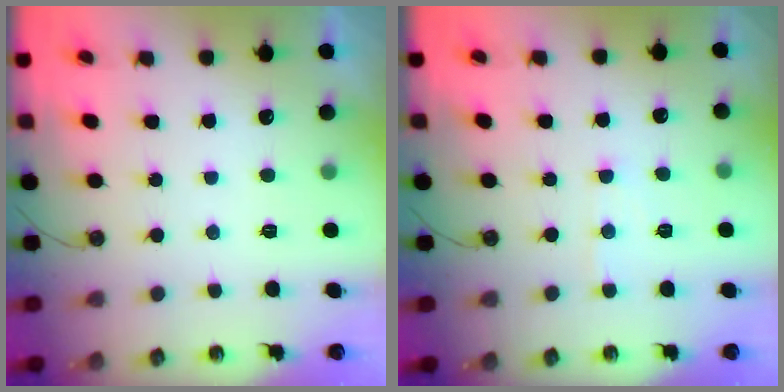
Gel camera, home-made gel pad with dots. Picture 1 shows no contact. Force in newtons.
{"total": 4.7, "press": 4.7, "slide": 0.6}